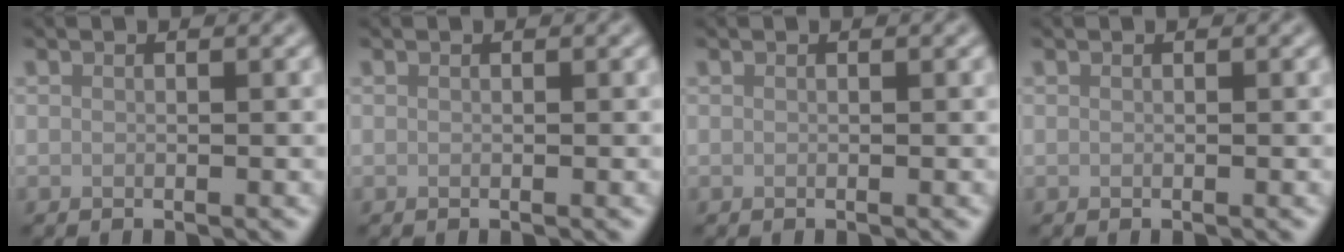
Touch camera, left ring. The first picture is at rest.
{"total": 0.0}
{"total": 0.0}
{"total": 0.0}